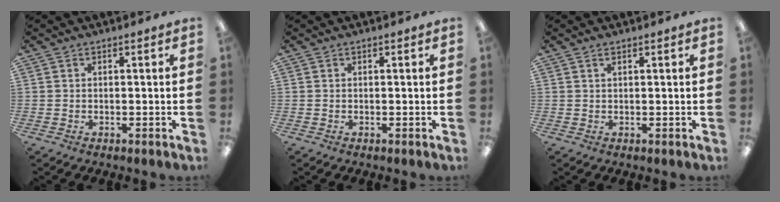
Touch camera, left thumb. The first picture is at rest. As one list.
[{"total": 0.0}, {"total": 0.9, "force": [0.5, 0.3, 0.7], "torque": [-0.017, -0.001, 0.010]}]